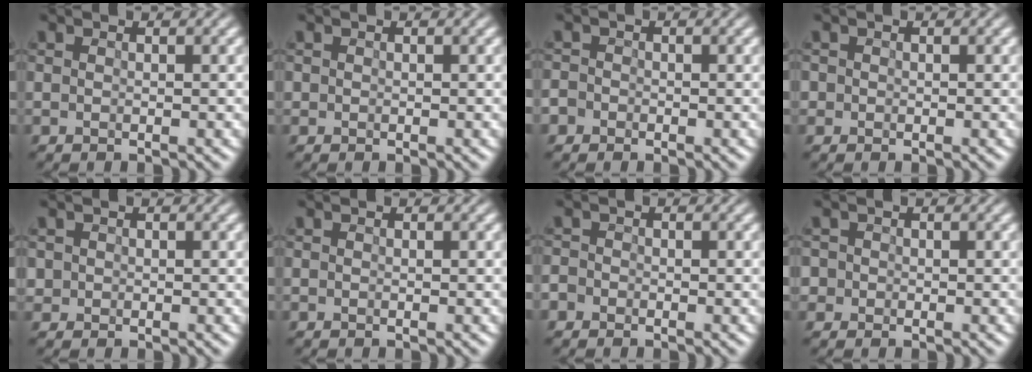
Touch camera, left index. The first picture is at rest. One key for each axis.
{"total": 0.6, "fx": 0.1, "fy": 0.6, "fz": 0.1, "tx": 0.006, "ty": 0.008, "tz": -0.009}
{"total": 3.2, "fx": -2.2, "fy": 2.3, "fz": 0.4, "tx": -0.011, "ty": 0.002, "tz": -0.050}
{"total": 1.6, "fx": -0.1, "fy": 1.6, "fz": 0.4, "tx": 0.004, "ty": 0.019, "tz": -0.019}
{"total": 1.8, "fx": 0.1, "fy": 1.8, "fz": 0.4, "tx": -0.005, "ty": 0.020, "tz": -0.001}
{"total": 0.0}
{"total": 2.8, "fx": -2.0, "fy": 2.0, "fz": 0.4, "tx": -0.009, "ty": 0.004, "tz": -0.044}
{"total": 3.3, "fx": -0.5, "fy": 3.1, "fz": 0.8, "tx": -0.022, "ty": 0.025, "tz": -0.026}